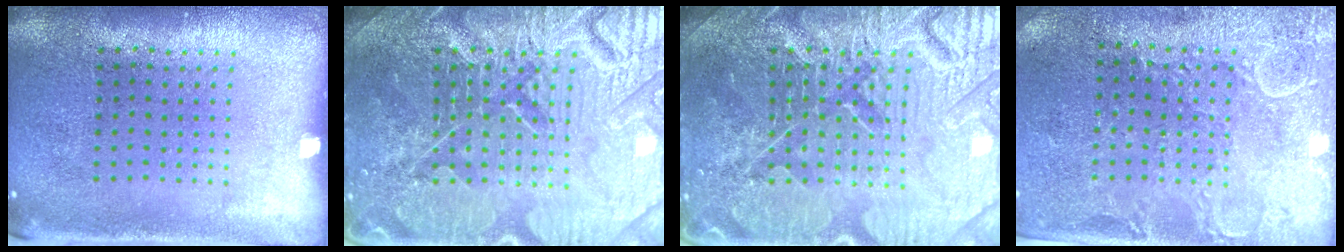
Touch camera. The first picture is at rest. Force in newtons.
{"total": 7.8, "press": 7.7, "slide": 1.0}
{"total": 6.4, "press": 6.3, "slide": 0.7}
{"total": 2.8, "press": 2.7, "slide": 0.8}